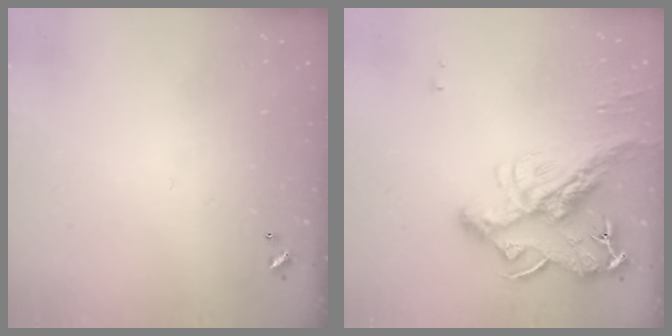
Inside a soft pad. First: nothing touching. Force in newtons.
{"total": 16.1, "press": 16.0, "slide": 2.4}